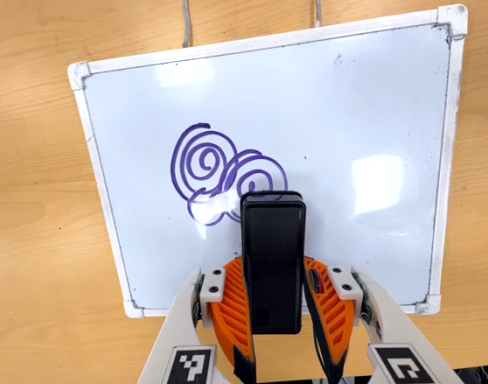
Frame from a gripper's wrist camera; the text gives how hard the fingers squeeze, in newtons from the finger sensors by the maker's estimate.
{"total": 4.9, "left": 3.7, "right": 6.1}